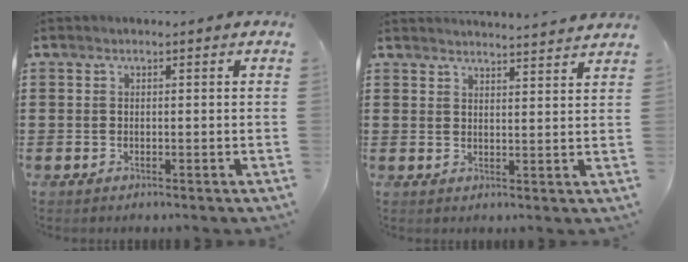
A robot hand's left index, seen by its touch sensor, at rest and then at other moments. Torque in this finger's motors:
{"motor_torque": [-0.24, 0.04, -0.02, -0.01]}